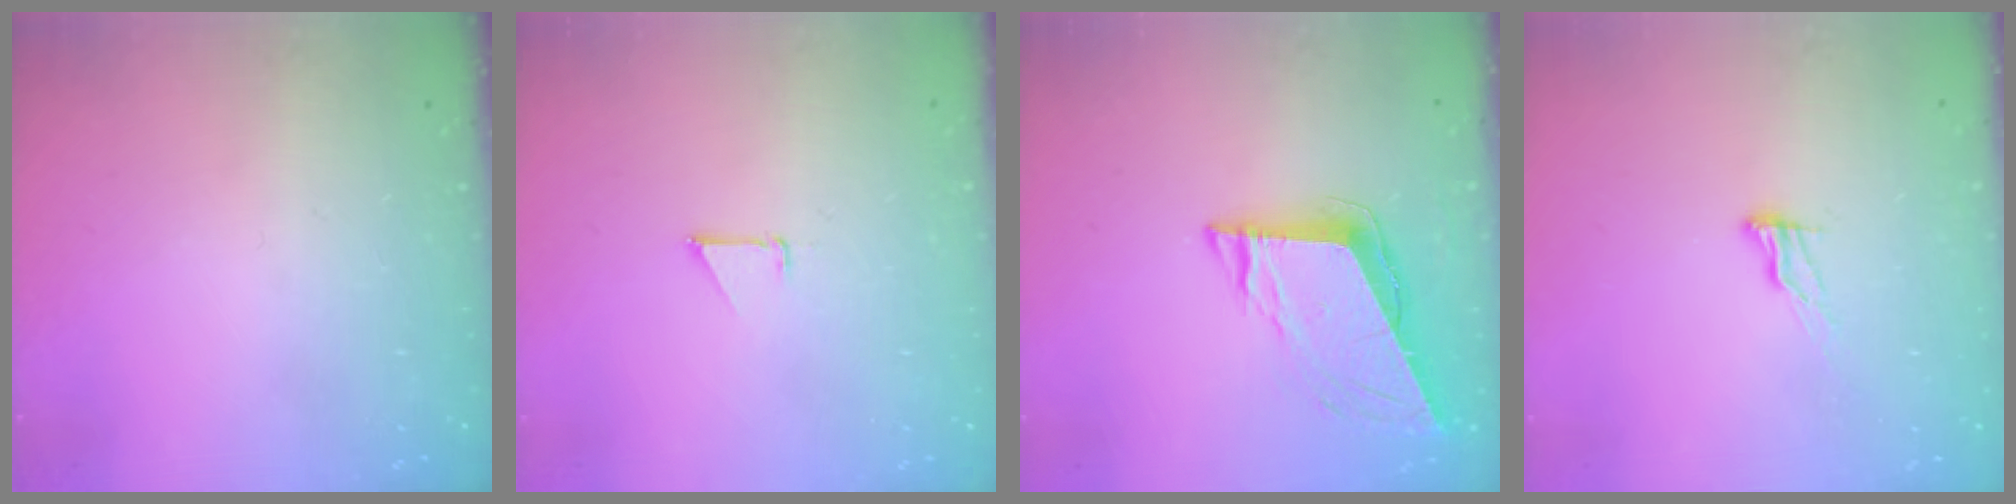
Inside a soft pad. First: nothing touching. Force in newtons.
{"total": 0.8, "press": 0.8, "slide": 0.1}
{"total": 8.6, "press": 8.4, "slide": 1.9}
{"total": 5.1, "press": 5.1, "slide": 0.5}